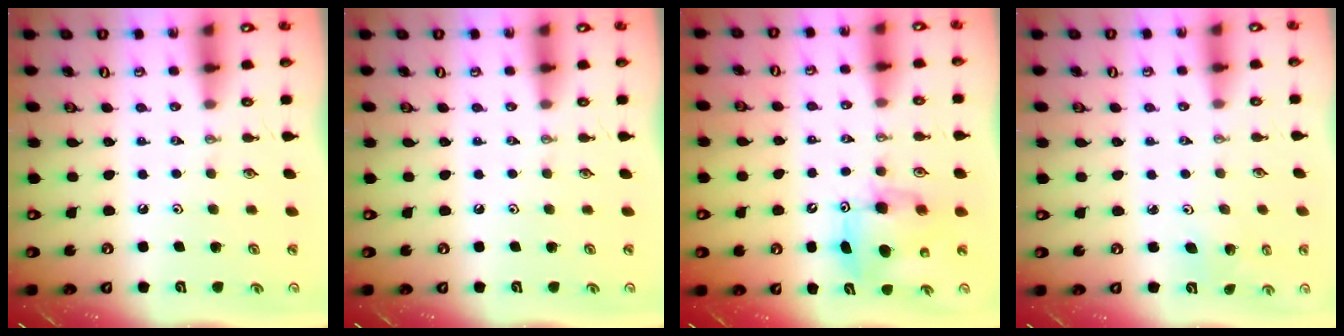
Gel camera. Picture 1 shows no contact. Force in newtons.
{"total": 0.0}
{"total": 8.0, "press": 8.0, "slide": 0.8}
{"total": 2.6, "press": 2.6, "slide": 0.2}